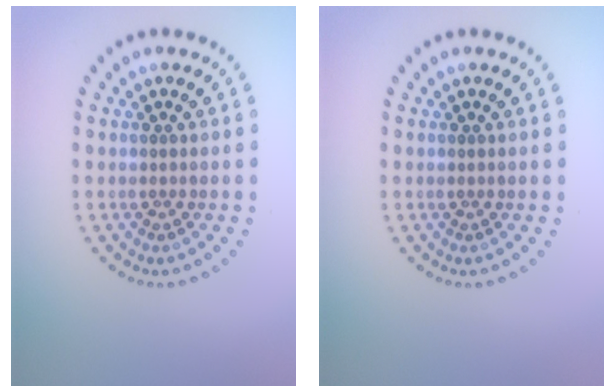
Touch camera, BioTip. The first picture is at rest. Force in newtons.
{"total": 0.0}